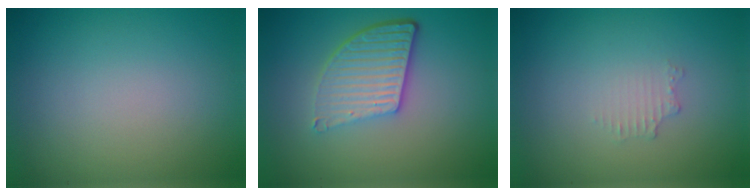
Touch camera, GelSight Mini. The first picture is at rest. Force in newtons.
{"total": 5.3, "press": 3.8, "slide": 3.7}
{"total": 0.6, "press": 0.4, "slide": 0.3}